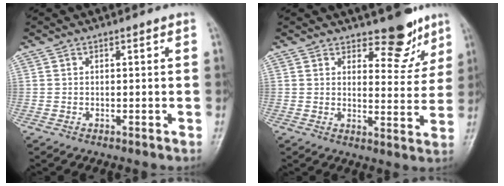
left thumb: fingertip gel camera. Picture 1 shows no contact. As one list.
[{"total": 7.9, "force": [6.0, 3.5, 3.6], "torque": [-0.010, -0.045, 0.087]}]